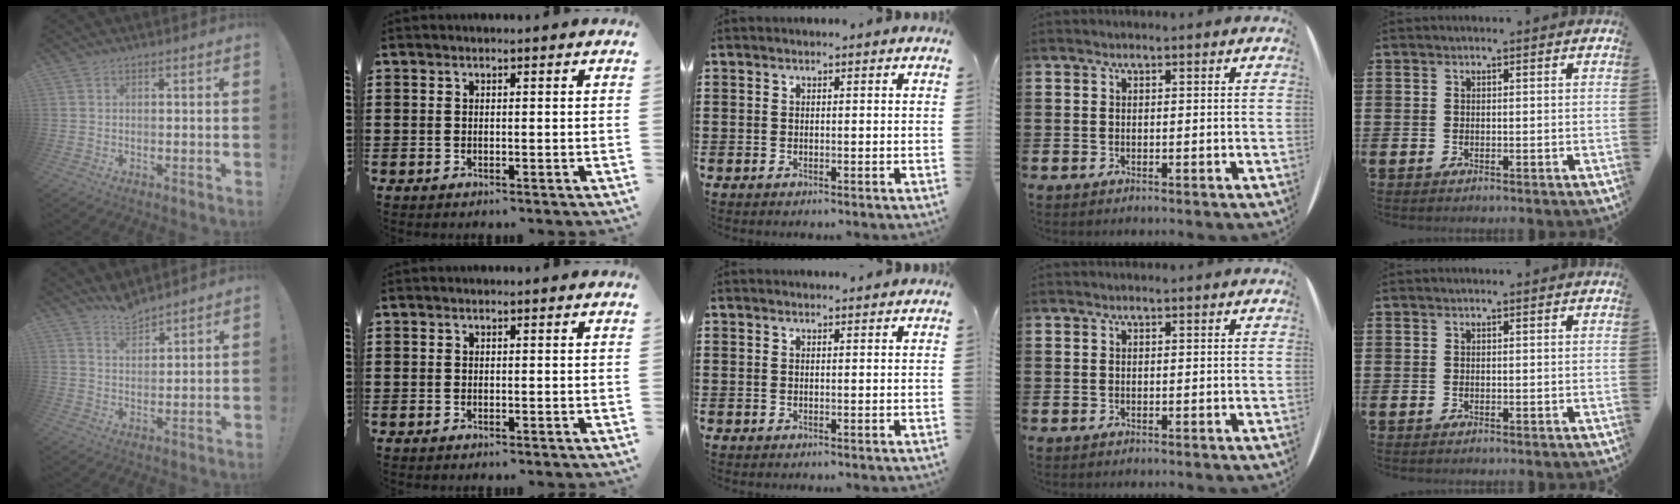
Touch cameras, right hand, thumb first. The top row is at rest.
{"thumb": {"total": 5.6, "force": [5.2, 1.5, 1.3], "torque": [-0.024, -0.036, 0.096]}, "middle": {"total": 0.7, "force": [0.7, 0.0, 0.1], "torque": [0.004, -0.004, 0.011]}}